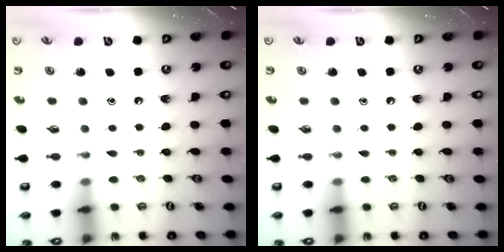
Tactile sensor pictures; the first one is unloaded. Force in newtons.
{"total": 0.0}